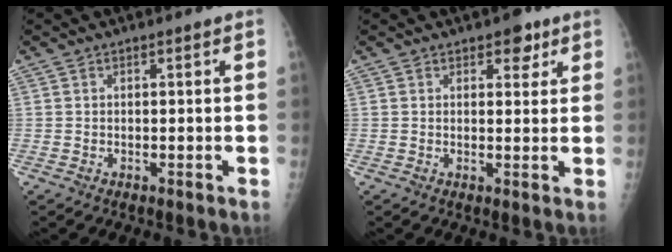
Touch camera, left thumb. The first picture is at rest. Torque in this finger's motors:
{"motor_torque": [0.46, 0.37, 0.23, -0.25, 0.03]}